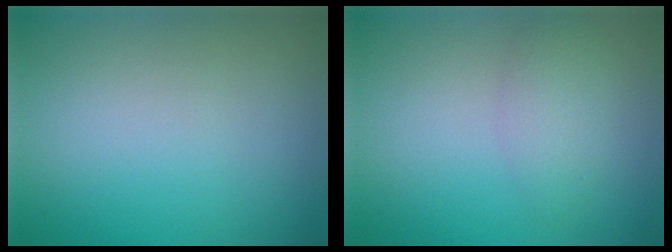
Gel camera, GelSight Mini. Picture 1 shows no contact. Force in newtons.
{"total": 2.1, "press": 2.1, "slide": 0.1}